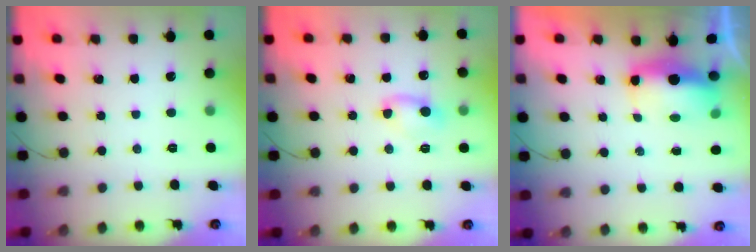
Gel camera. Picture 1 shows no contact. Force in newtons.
{"total": 5.0, "press": 4.8, "slide": 1.4}
{"total": 6.0, "press": 5.9, "slide": 1.0}